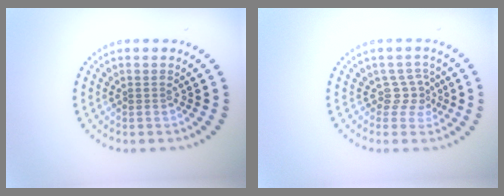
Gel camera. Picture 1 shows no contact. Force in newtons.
{"total": 2.2, "press": 1.5, "slide": 1.6}